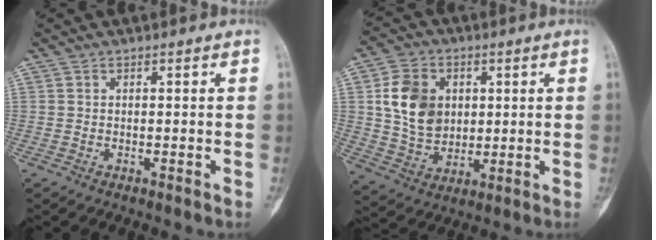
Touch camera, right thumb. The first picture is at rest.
{"total": 12.3, "force": [2.4, 9.6, 7.3], "torque": [-0.103, -0.008, 0.048]}